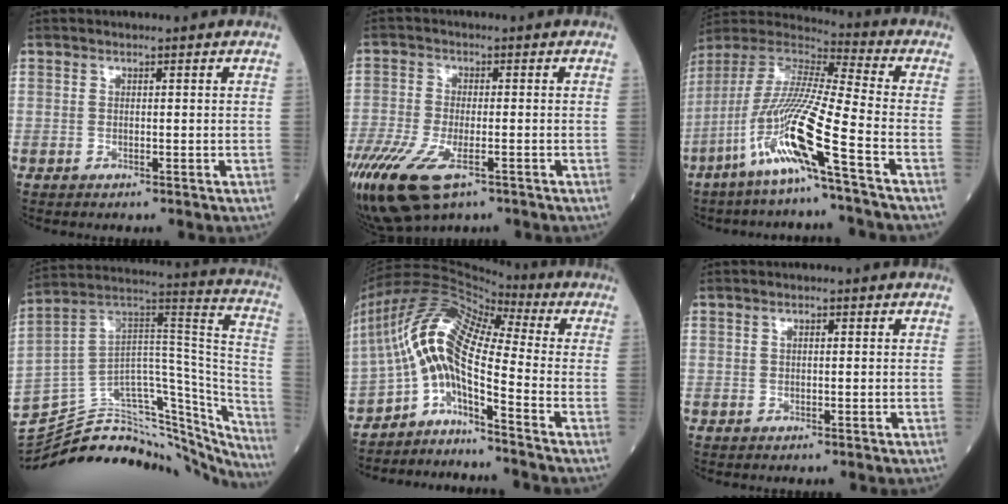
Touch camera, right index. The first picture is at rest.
{"total": 15.0, "force": [-8.5, 6.1, 10.9], "torque": [-0.258, -0.038, -0.146]}
{"total": 16.0, "force": [-7.4, -0.9, 14.1], "torque": [-0.299, -0.025, -0.154]}
{"total": 37.3, "force": [-33.5, 9.7, 13.1], "torque": [-0.162, 0.036, -0.447]}
{"total": 12.1, "force": [-4.3, 2.7, 11.0], "torque": [-0.223, 0.040, -0.083]}
{"total": 0.9, "force": [0.3, 0.3, 0.8], "torque": [-0.015, 0.003, 0.004]}